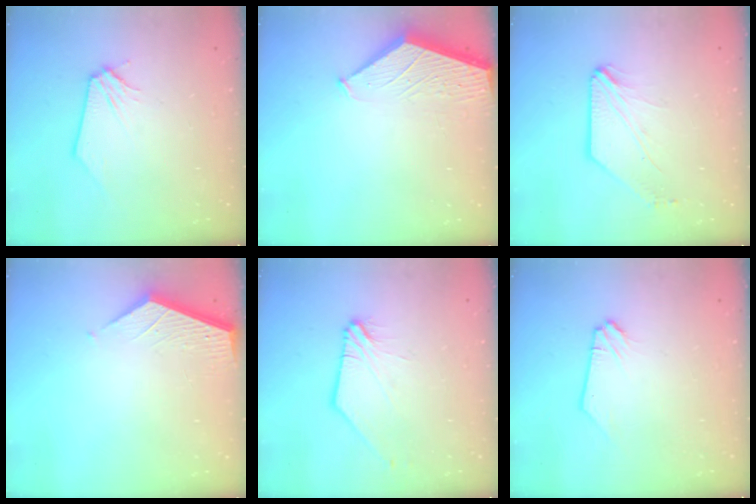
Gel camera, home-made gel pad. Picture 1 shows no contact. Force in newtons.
{"total": 1.4, "press": 1.4, "slide": 0.3}
{"total": 1.5, "press": 1.5, "slide": 0.2}
{"total": 3.6, "press": 3.6, "slide": 0.4}
{"total": 2.0, "press": 1.9, "slide": 0.4}
{"total": 0.0}